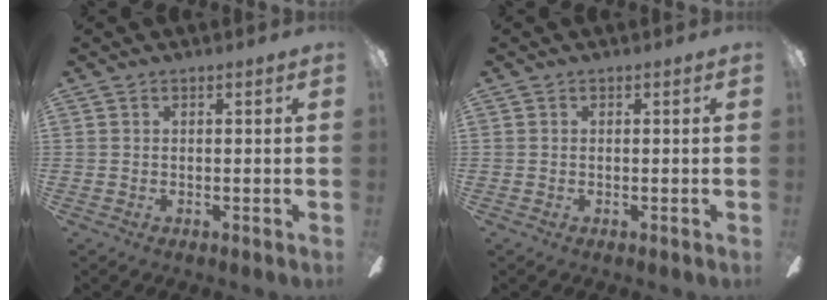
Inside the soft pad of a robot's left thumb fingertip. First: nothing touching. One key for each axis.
{"total": 0.0}